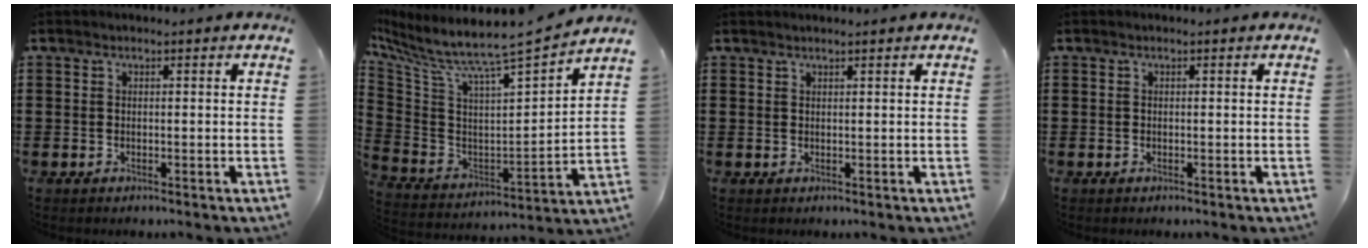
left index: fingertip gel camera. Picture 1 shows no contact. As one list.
[{"total": 6.3, "force": [5.7, 0.0, 2.8], "torque": [-0.087, -0.068, 0.083]}, {"total": 0.7, "force": [0.6, -0.1, 0.3], "torque": [-0.006, -0.002, 0.012]}, {"total": 0.0}]